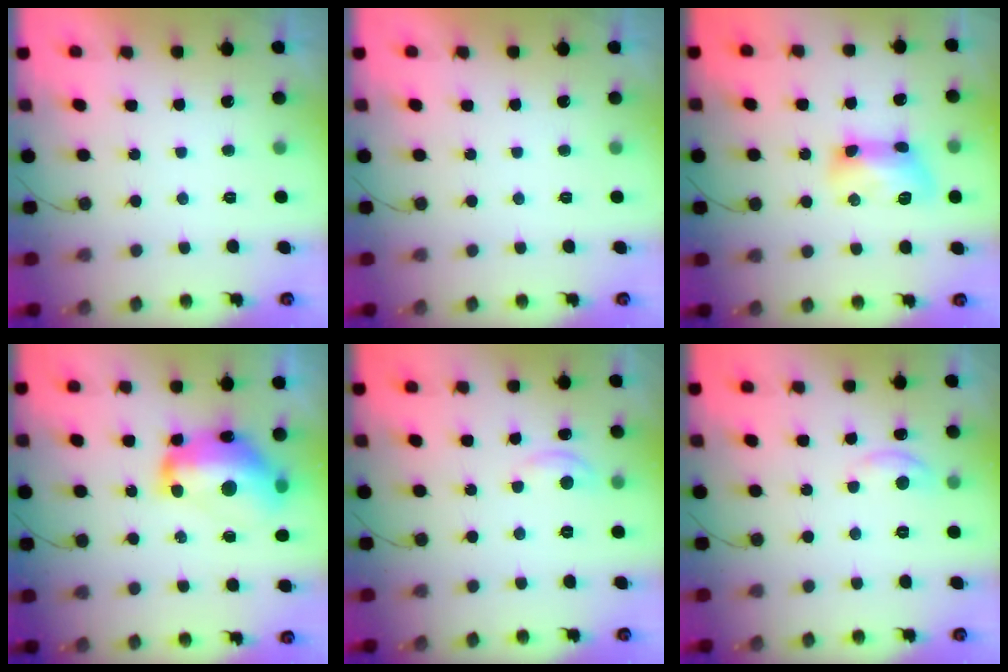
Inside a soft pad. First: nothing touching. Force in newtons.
{"total": 0.0}
{"total": 10.5, "press": 10.5, "slide": 1.3}
{"total": 16.8, "press": 16.7, "slide": 1.0}
{"total": 2.9, "press": 2.8, "slide": 0.3}
{"total": 5.3, "press": 5.3, "slide": 0.5}